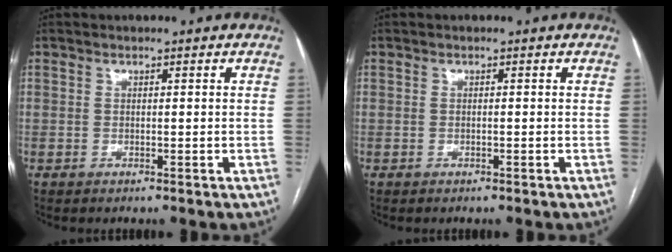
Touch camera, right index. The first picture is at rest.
{"total": 0.0}